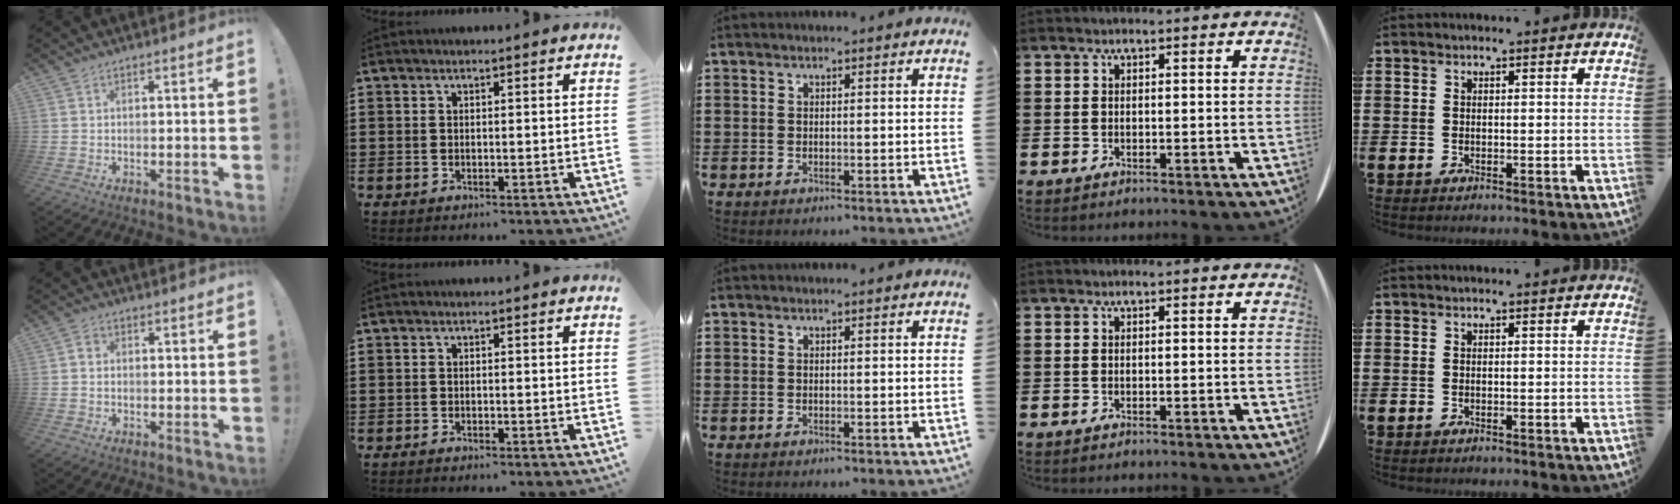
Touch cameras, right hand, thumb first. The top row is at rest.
{"thumb": {"total": 2.2, "force": [-0.8, 1.6, 1.2], "torque": [-0.014, 0.008, -0.016]}, "index": {"total": 0.7, "force": [-0.7, 0.0, 0.1], "torque": [-0.002, -0.001, -0.015]}}